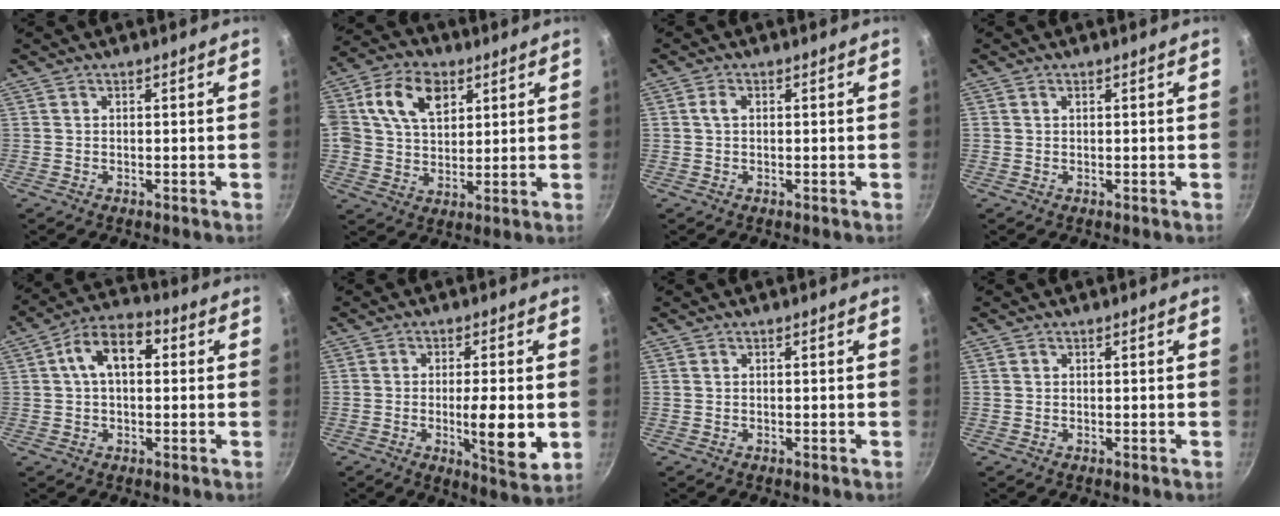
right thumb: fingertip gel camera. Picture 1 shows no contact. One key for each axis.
{"total": 12.7, "fx": 4.6, "fy": 8.7, "fz": 8.0, "tx": -0.124, "ty": -0.001, "tz": 0.074}
{"total": 1.6, "fx": 0.2, "fy": 1.0, "fz": 1.2, "tx": -0.022, "ty": 0.006, "tz": 0.003}
{"total": 0.6, "fx": 0.3, "fy": 0.4, "fz": 0.4, "tx": -0.005, "ty": 0.000, "tz": 0.007}
{"total": 10.3, "fx": 2.0, "fy": 6.2, "fz": 8.0, "tx": -0.109, "ty": 0.026, "tz": 0.020}
{"total": 9.4, "fx": -1.4, "fy": 2.2, "fz": 9.1, "tx": -0.137, "ty": -0.008, "tz": -0.018}
{"total": 0.0}
{"total": 0.0}